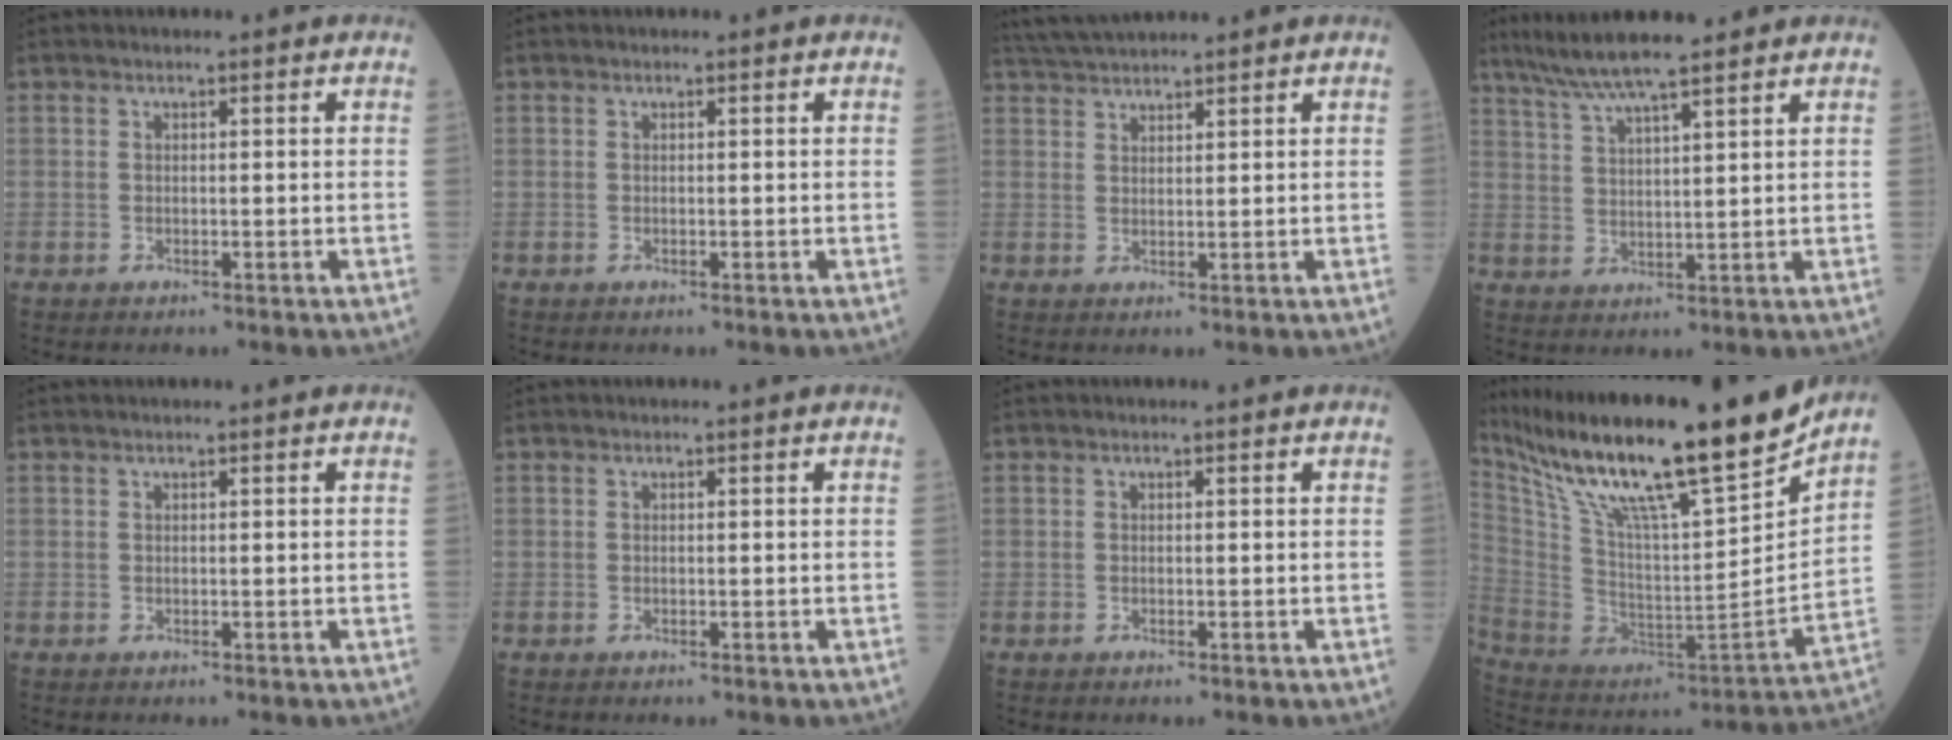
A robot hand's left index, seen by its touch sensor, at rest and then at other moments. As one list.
[{"total": 0.0}, {"total": 6.0, "force": [5.7, -0.1, 2.0], "torque": [-0.041, 0.033, 0.106]}, {"total": 10.1, "force": [8.3, 0.1, 5.6], "torque": [-0.099, 0.026, 0.139]}, {"total": 0.0}, {"total": 0.0}, {"total": 0.0}, {"total": 26.5, "force": [20.8, 1.9, 16.4], "torque": [-0.302, -0.019, 0.350]}]